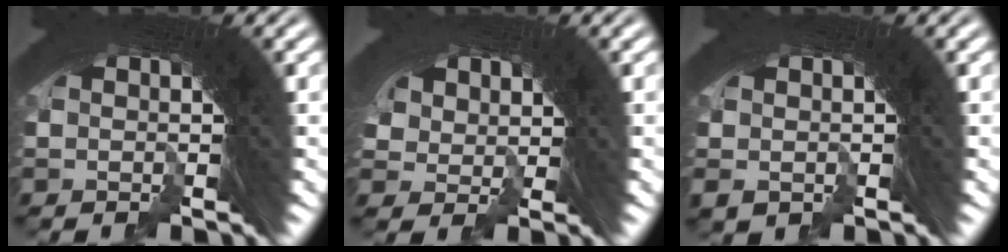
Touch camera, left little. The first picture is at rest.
{"total": 3.7, "force": [-2.3, 2.9, 0.3], "torque": [-0.054, -0.038, -0.018]}
{"total": 0.8, "force": [-0.3, 0.7, -0.2], "torque": [-0.006, -0.006, 0.000]}